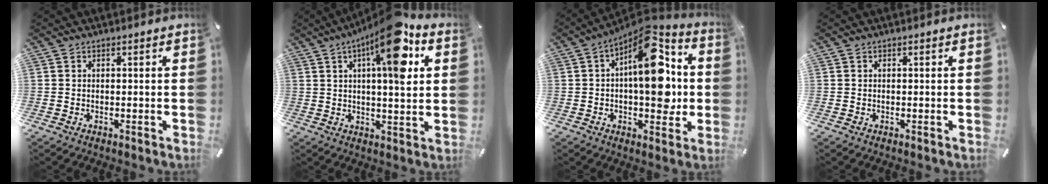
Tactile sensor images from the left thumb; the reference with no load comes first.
{"total": 16.3, "force": [7.4, 4.6, 13.8], "torque": [-0.212, -0.030, 0.113]}
{"total": 17.8, "force": [3.0, 9.0, 15.0], "torque": [-0.199, -0.028, 0.051]}
{"total": 0.0}